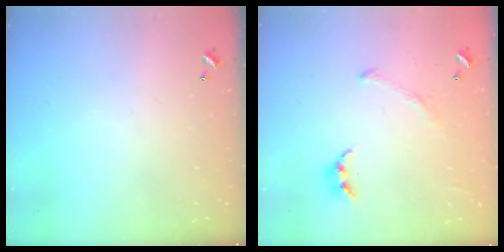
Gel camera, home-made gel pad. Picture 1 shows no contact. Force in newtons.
{"total": 2.3, "press": 2.3, "slide": 0.5}